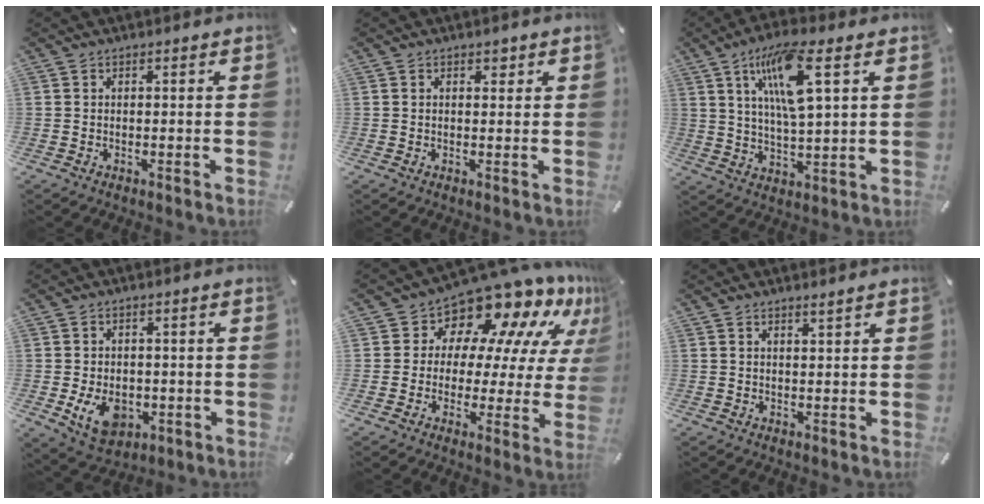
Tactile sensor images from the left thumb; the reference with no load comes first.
{"total": 1.3, "force": [0.7, 0.9, 0.5], "torque": [-0.004, 0.002, 0.010]}
{"total": 12.8, "force": [6.1, 3.1, 10.8], "torque": [-0.217, -0.004, 0.098]}
{"total": 8.0, "force": [-1.8, 6.2, 4.8], "torque": [-0.088, 0.001, -0.033]}
{"total": 12.6, "force": [10.4, 6.1, 3.7], "torque": [-0.058, -0.105, 0.170]}
{"total": 1.2, "force": [1.1, 0.1, 0.4], "torque": [-0.008, 0.000, 0.020]}